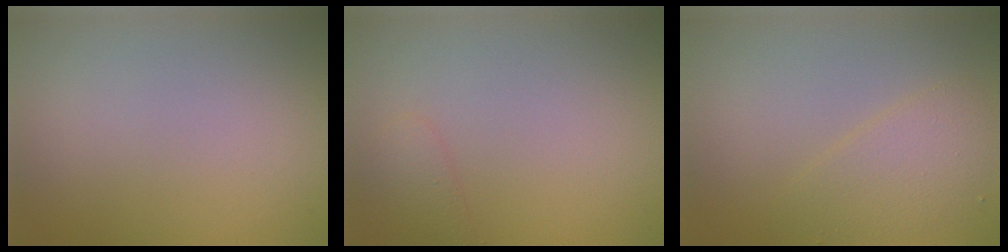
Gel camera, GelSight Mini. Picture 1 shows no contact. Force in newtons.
{"total": 1.3, "press": 1.3, "slide": 0.1}
{"total": 2.5, "press": 2.5, "slide": 0.1}